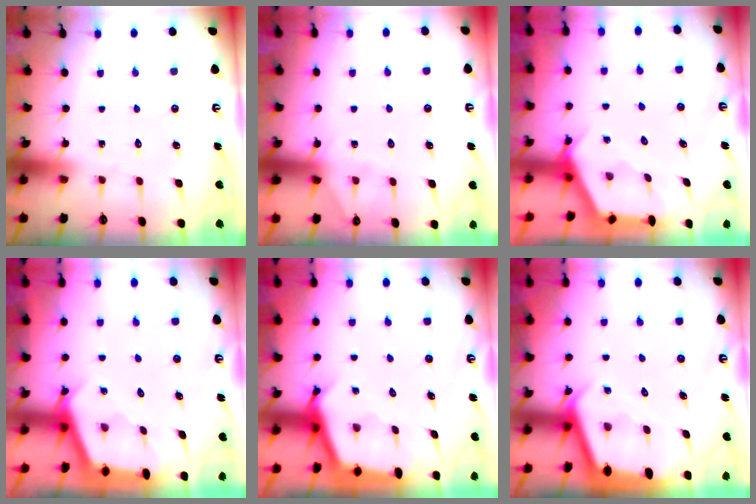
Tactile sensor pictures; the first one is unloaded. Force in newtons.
{"total": 3.9, "press": 3.9, "slide": 0.5}
{"total": 3.0, "press": 3.0, "slide": 0.4}
{"total": 2.4, "press": 2.4, "slide": 0.1}
{"total": 2.5, "press": 2.5, "slide": 0.1}
{"total": 2.3, "press": 2.3, "slide": 0.1}